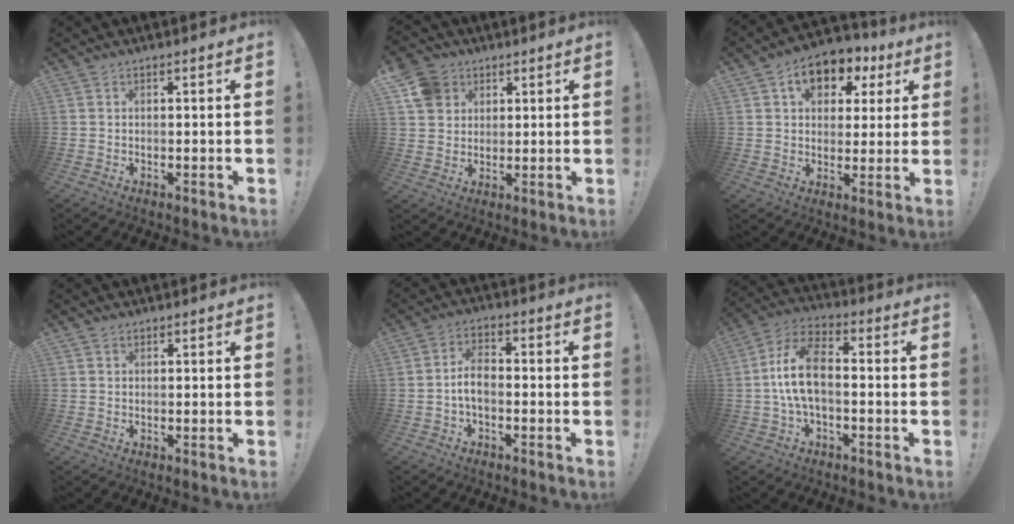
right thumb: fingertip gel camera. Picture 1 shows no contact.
{"total": 8.7, "force": [3.9, 7.3, 2.7], "torque": [-0.037, -0.017, 0.079]}
{"total": 10.3, "force": [4.5, 7.5, 5.5], "torque": [-0.076, -0.019, 0.084]}
{"total": 0.7, "force": [0.5, 0.4, 0.1], "torque": [0.001, 0.000, 0.009]}
{"total": 5.9, "force": [-1.5, 3.0, 4.9], "torque": [-0.102, 0.005, -0.026]}
{"total": 11.8, "force": [-0.9, 5.9, 10.3], "torque": [-0.202, 0.009, -0.016]}